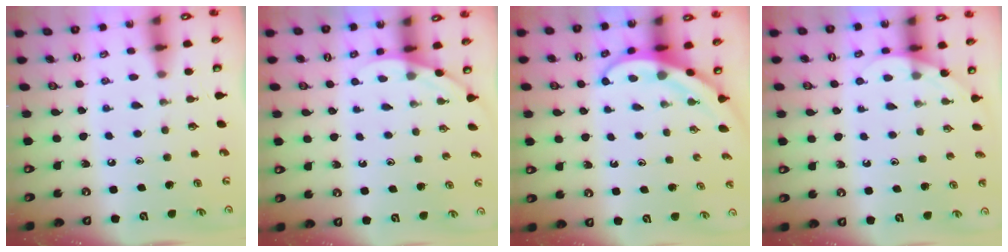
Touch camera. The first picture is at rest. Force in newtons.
{"total": 2.0, "press": 2.0, "slide": 0.0}
{"total": 3.8, "press": 3.8, "slide": 0.3}
{"total": 3.3, "press": 3.3, "slide": 0.2}